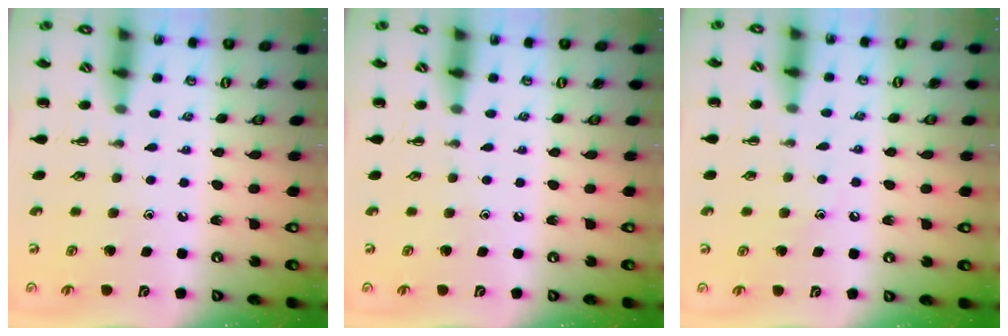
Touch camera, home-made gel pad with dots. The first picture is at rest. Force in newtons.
{"total": 0.0}
{"total": 6.2, "press": 6.0, "slide": 1.7}